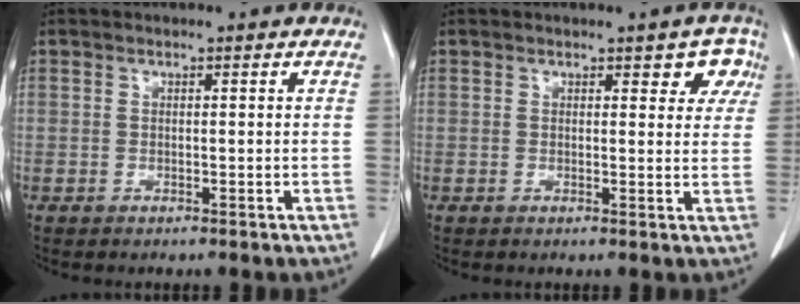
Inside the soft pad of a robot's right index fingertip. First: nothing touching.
{"total": 3.8, "force": [2.0, 1.9, 2.6], "torque": [-0.011, 0.006, 0.017]}